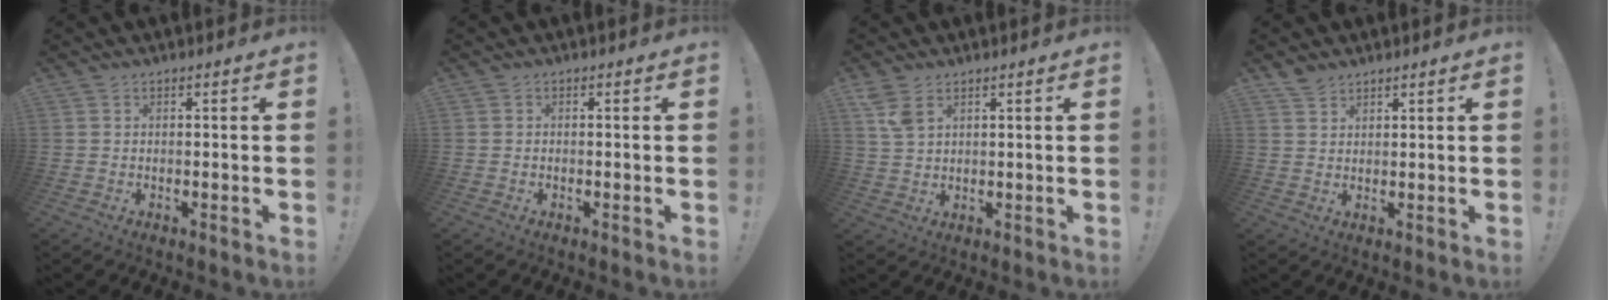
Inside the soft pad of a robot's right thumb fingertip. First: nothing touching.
{"total": 0.0}
{"total": 5.1, "force": [3.0, 2.3, 3.4], "torque": [-0.063, -0.011, 0.057]}
{"total": 3.1, "force": [2.7, 1.4, 0.7], "torque": [-0.010, -0.015, 0.052]}